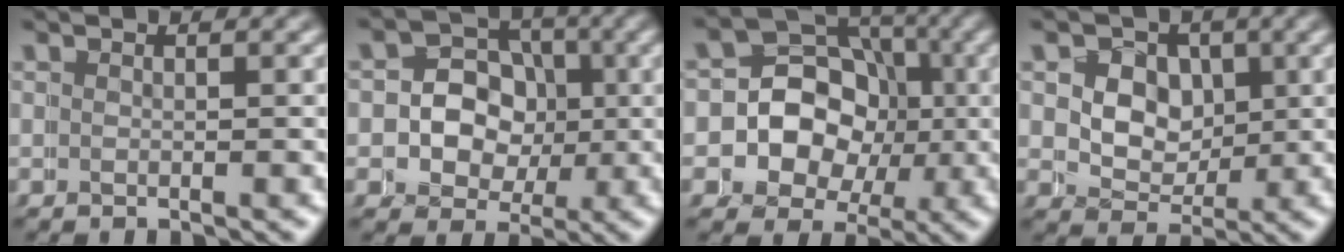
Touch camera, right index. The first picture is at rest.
{"total": 4.3, "force": [-0.1, 4.3, 0.4], "torque": [-0.009, -0.015, -0.007]}
{"total": 8.9, "force": [-0.1, 8.3, 3.2], "torque": [-0.073, -0.026, -0.007]}
{"total": 4.5, "force": [1.5, 4.0, 1.3], "torque": [-0.021, -0.017, 0.027]}